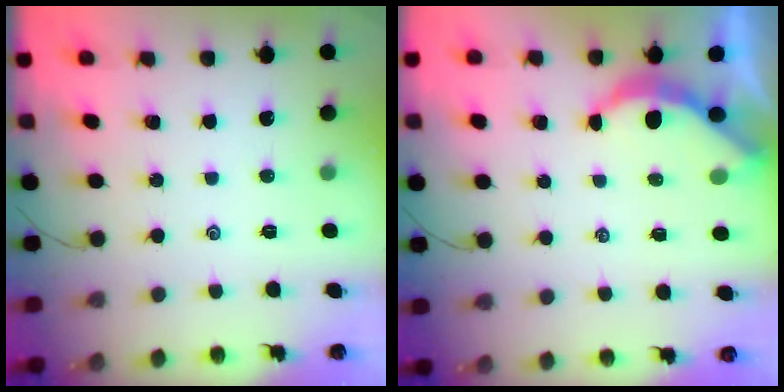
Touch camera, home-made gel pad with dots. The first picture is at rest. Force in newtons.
{"total": 4.4, "press": 4.4, "slide": 0.3}